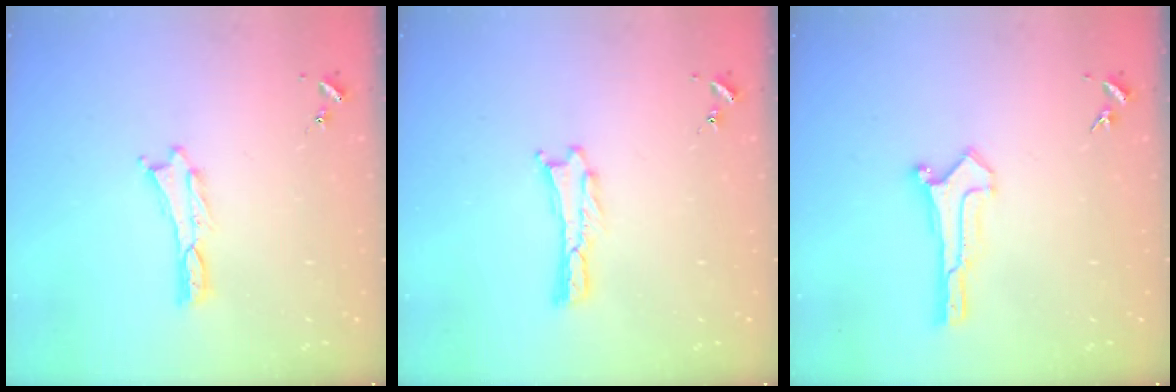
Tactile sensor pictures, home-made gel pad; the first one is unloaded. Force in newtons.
{"total": 0.0}
{"total": 0.6, "press": 0.6, "slide": 0.0}